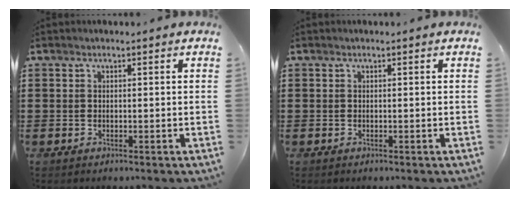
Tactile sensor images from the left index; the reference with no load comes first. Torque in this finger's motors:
{"motor_torque": [-0.12, -0.11, -0.03, -0.01]}